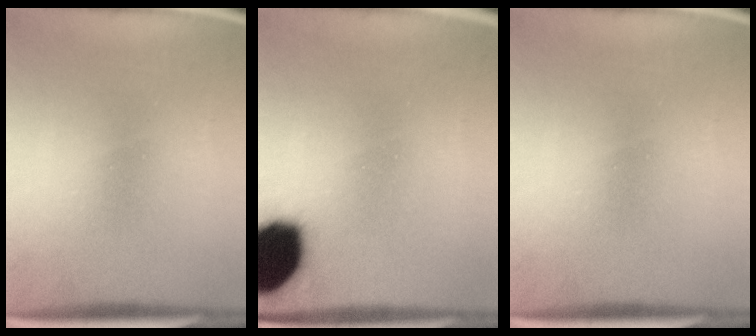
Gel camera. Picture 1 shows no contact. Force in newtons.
{"total": 19.3}
{"total": 0.0}